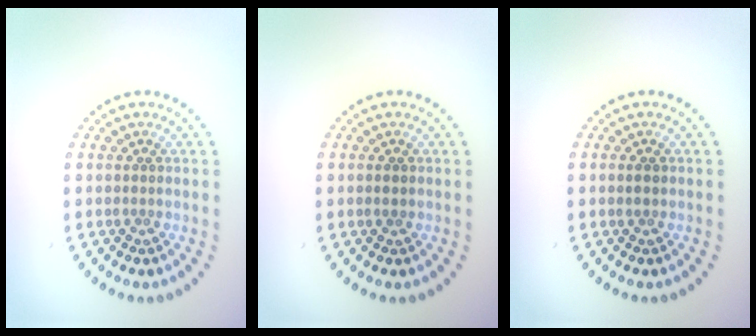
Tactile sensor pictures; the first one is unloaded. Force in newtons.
{"total": 0.8, "press": 0.8, "slide": 0.1}
{"total": 0.8, "press": 0.8, "slide": 0.4}